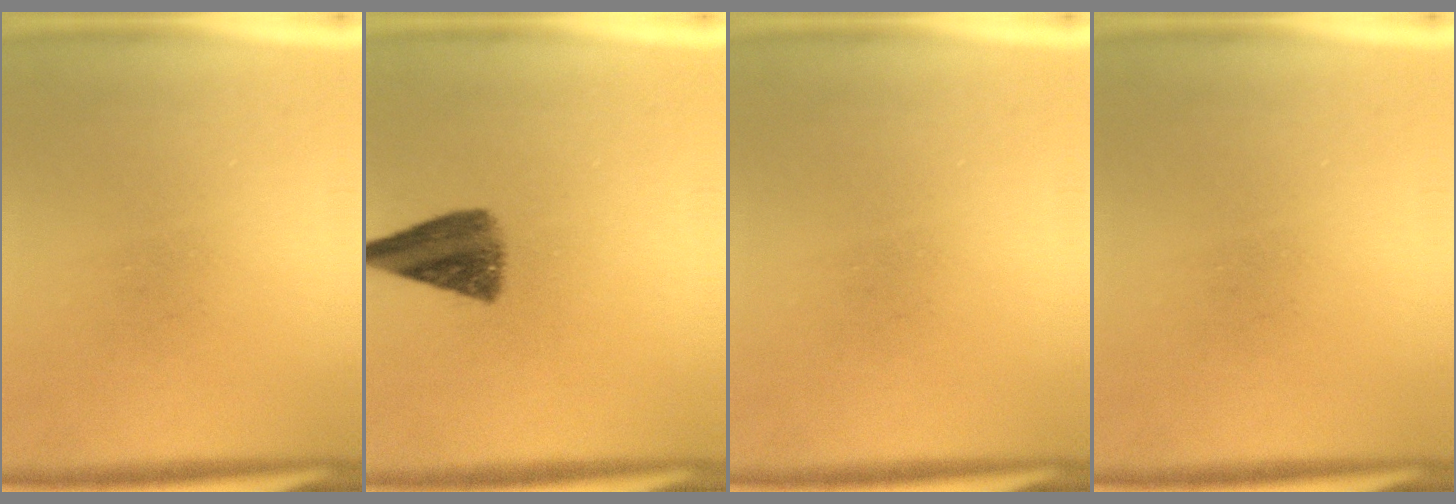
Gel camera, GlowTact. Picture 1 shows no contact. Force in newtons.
{"total": 7.3}
{"total": 0.0}
{"total": 0.0}